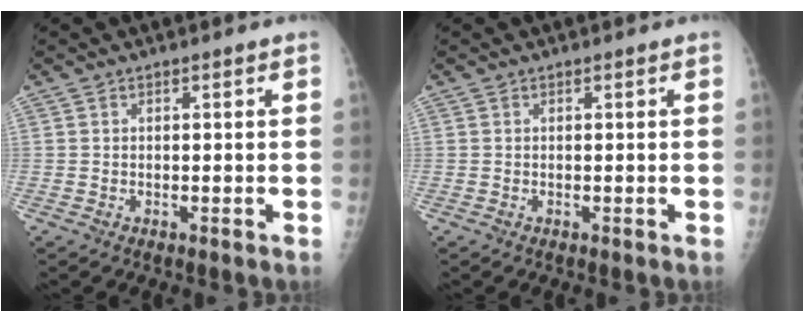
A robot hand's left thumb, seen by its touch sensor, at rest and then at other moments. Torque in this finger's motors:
{"motor_torque": [0.08, -0.03, 0.15, 0.10, -0.01]}